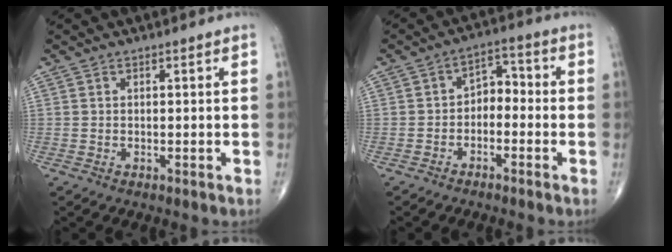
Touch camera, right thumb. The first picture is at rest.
{"total": 5.2, "force": [-1.6, 3.6, 3.4], "torque": [-0.032, 0.037, -0.040]}